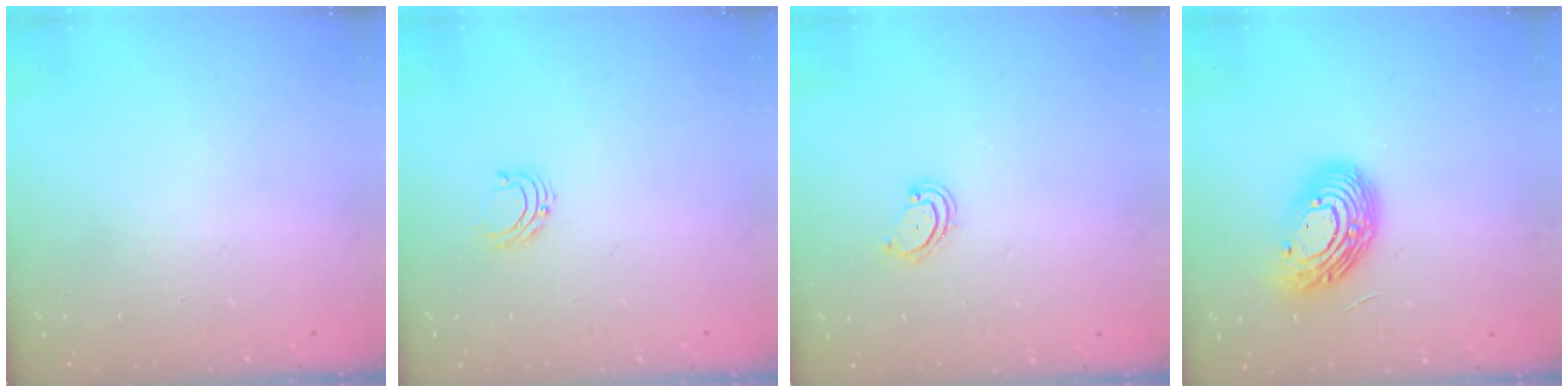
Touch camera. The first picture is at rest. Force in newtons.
{"total": 4.9, "press": 4.9, "slide": 0.5}
{"total": 2.8, "press": 2.8, "slide": 0.2}
{"total": 13.7, "press": 13.7, "slide": 0.5}